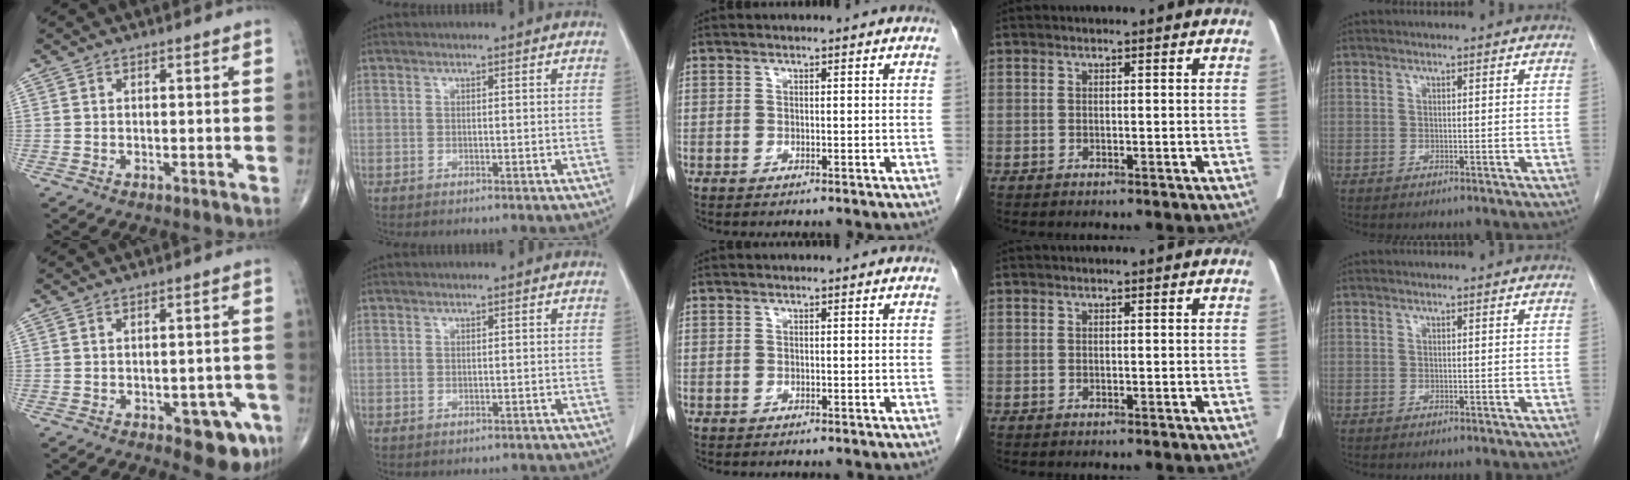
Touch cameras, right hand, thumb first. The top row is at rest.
{"thumb": {"total": 8.4, "force": [-3.9, 3.7, 6.4], "torque": [-0.052, 0.015, -0.042]}, "index": {"total": 2.2, "force": [-1.8, 1.2, -0.1], "torque": [0.002, 0.011, -0.026]}}